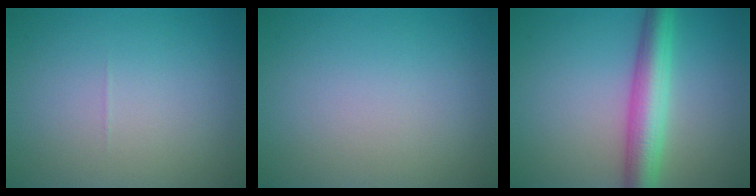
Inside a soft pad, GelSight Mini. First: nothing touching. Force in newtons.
{"total": 0.0}
{"total": 5.6, "press": 5.6, "slide": 0.3}